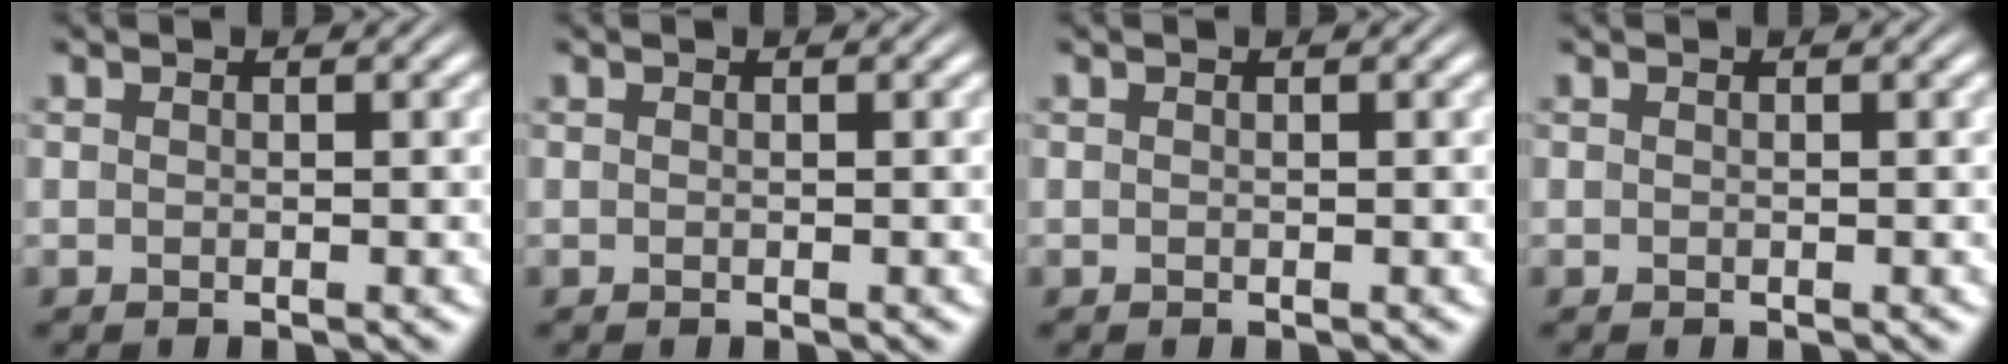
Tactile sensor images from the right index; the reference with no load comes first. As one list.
[{"total": 0.0}, {"total": 0.0}, {"total": 0.0}]